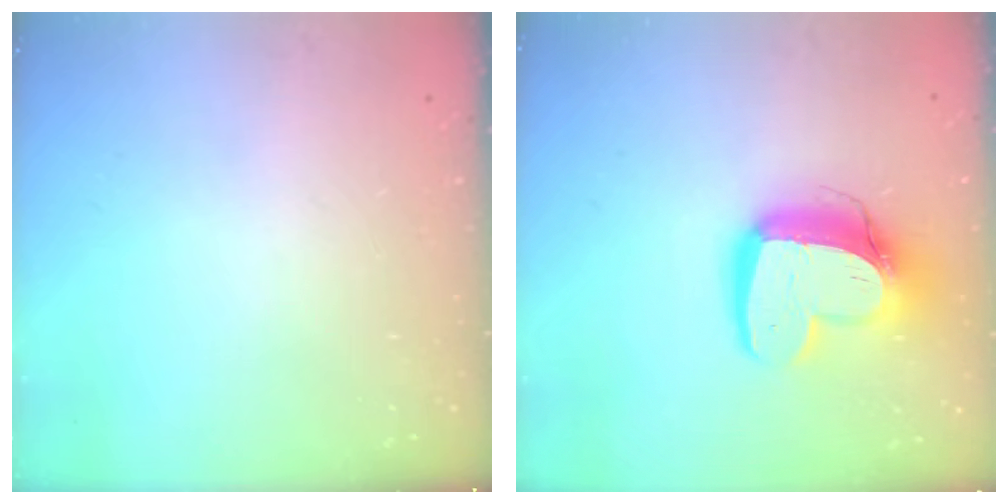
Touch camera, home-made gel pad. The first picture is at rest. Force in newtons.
{"total": 15.5, "press": 15.4, "slide": 1.8}